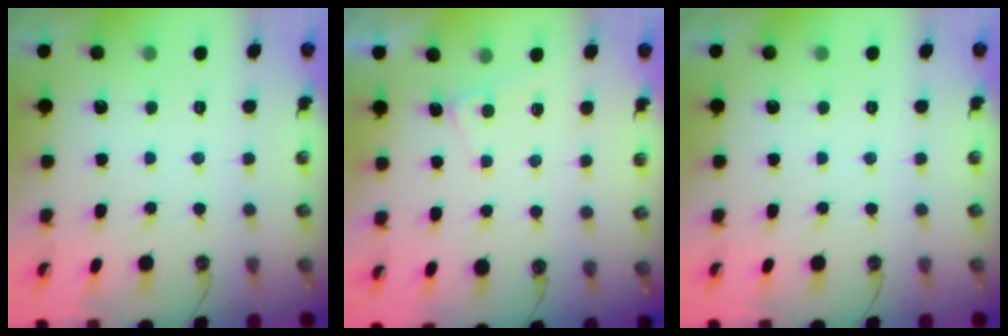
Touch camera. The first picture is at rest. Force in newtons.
{"total": 1.3, "press": 1.3, "slide": 0.2}
{"total": 0.0}